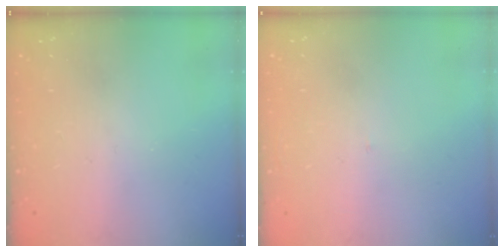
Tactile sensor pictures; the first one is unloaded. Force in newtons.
{"total": 1.7, "press": 1.6, "slide": 0.1}